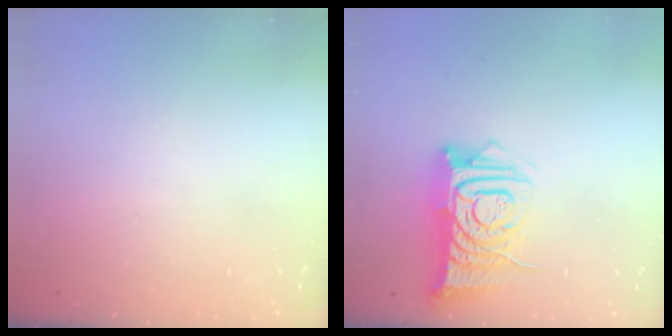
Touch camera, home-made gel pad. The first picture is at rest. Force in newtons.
{"total": 11.6, "press": 11.6, "slide": 1.1}